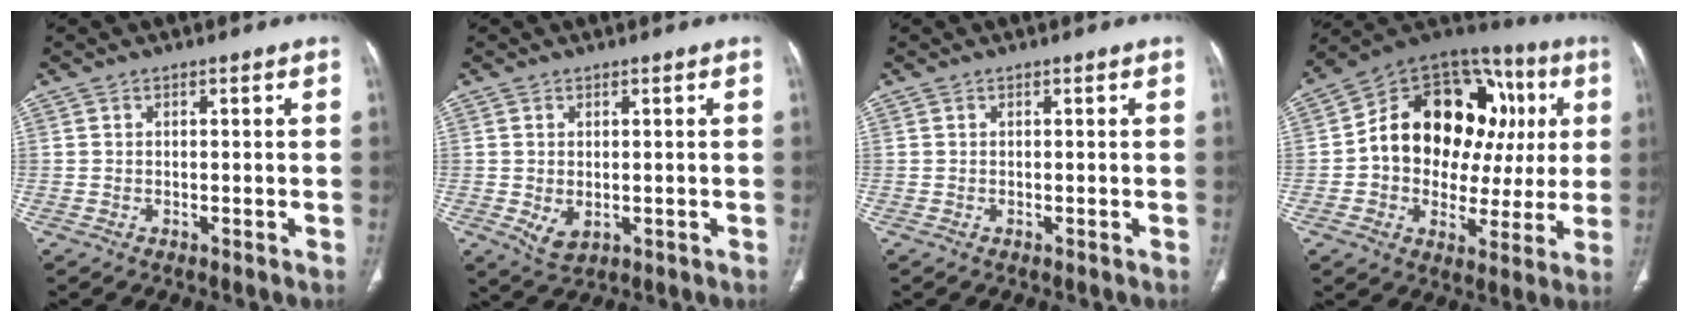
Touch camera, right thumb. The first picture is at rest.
{"total": 4.5, "force": [-0.7, 2.9, 3.4], "torque": [-0.058, -0.011, 0.004]}
{"total": 0.0}
{"total": 25.9, "force": [4.1, 17.7, 18.5], "torque": [-0.221, 0.044, 0.064]}